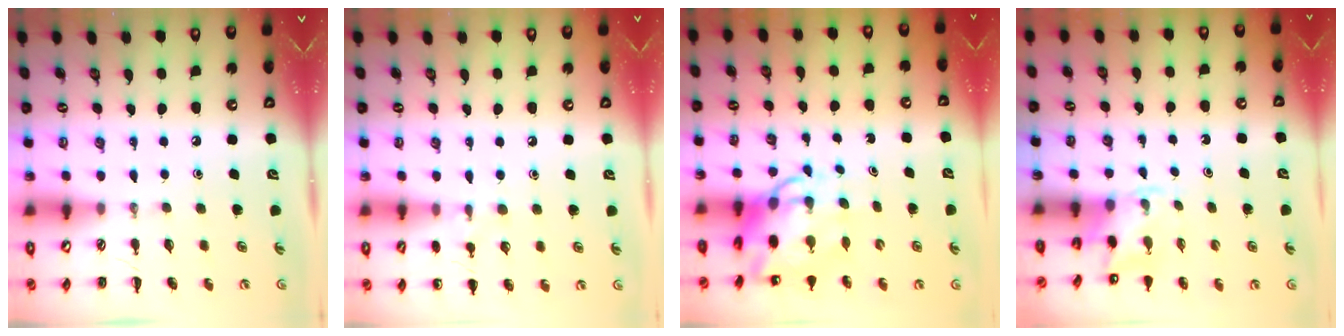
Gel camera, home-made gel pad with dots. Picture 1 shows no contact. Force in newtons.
{"total": 6.7, "press": 6.4, "slide": 2.2}
{"total": 8.2, "press": 8.0, "slide": 2.1}
{"total": 2.5, "press": 2.3, "slide": 1.0}